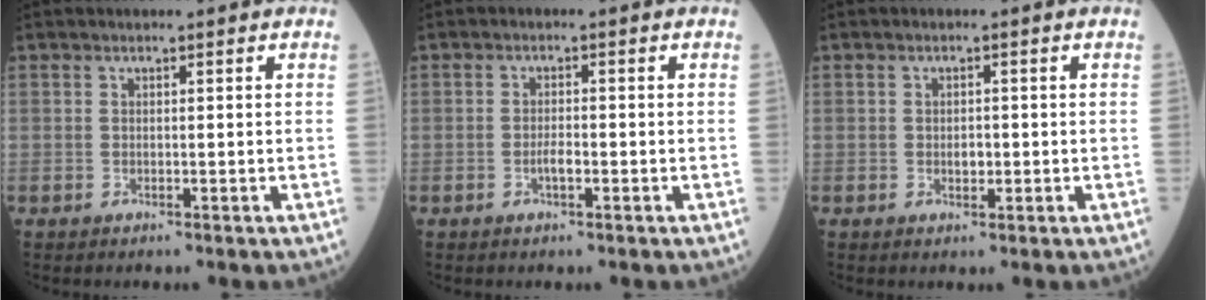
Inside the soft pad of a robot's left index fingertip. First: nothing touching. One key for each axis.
{"total": 1.7, "fx": -0.6, "fy": 0.4, "fz": 1.5, "tx": -0.029, "ty": 0.002, "tz": -0.012}
{"total": 1.5, "fx": -0.2, "fy": 0.9, "fz": 1.1, "tx": -0.021, "ty": 0.001, "tz": 0.000}